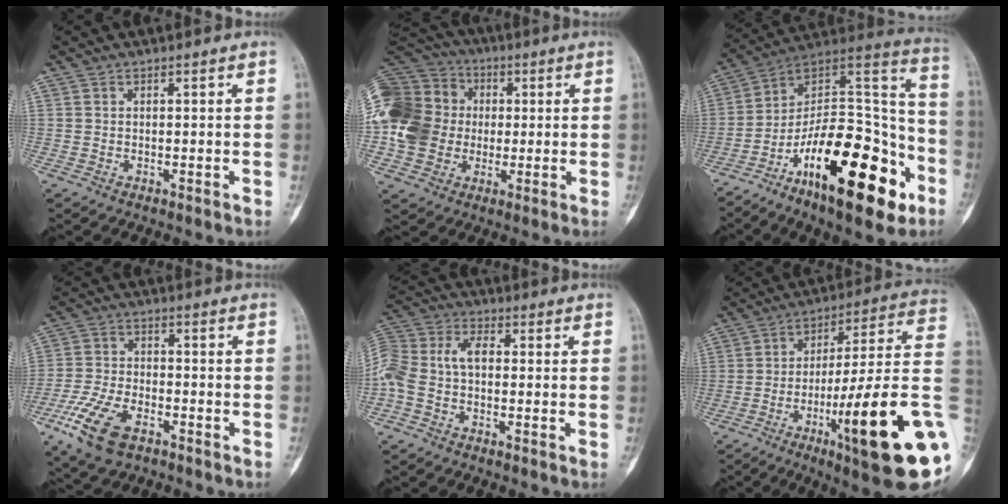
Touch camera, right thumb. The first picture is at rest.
{"total": 22.2, "force": [0.0, 18.9, 11.7], "torque": [-0.257, 0.043, 0.001]}
{"total": 28.7, "force": [-13.7, 11.5, 22.5], "torque": [-0.324, 0.091, -0.214]}
{"total": 11.4, "force": [-6.2, 5.7, 7.6], "torque": [-0.162, 0.011, -0.119]}
{"total": 10.3, "force": [-1.1, 6.5, 7.9], "torque": [-0.171, 0.033, -0.030]}
{"total": 25.5, "force": [-7.3, 3.2, 24.2], "torque": [-0.310, 0.022, -0.108]}